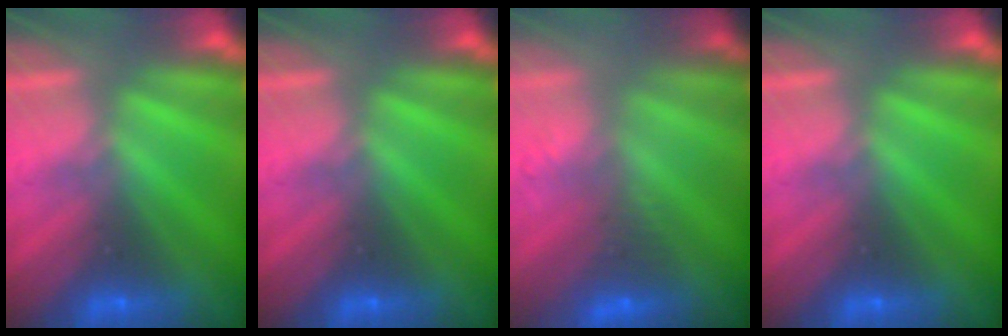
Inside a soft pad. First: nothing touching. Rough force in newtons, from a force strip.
{"total": 0.0}
{"total": 2.7}
{"total": 0.0}